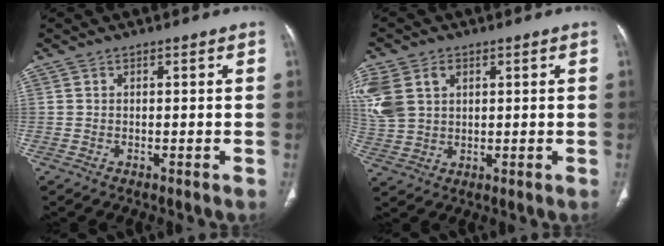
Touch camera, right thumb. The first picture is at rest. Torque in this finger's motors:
{"motor_torque": [1.52, 1.41, 1.16, 0.50, 0.18]}